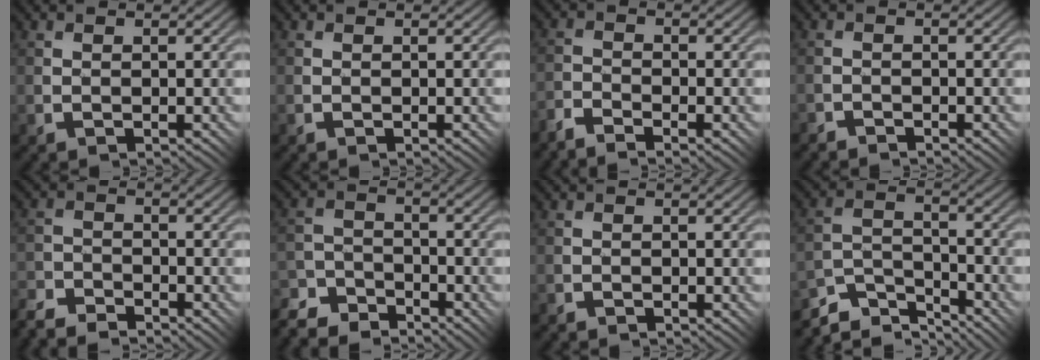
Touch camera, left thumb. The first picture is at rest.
{"total": 0.0}
{"total": 3.5, "force": [-3.2, 0.7, 1.3], "torque": [-0.025, 0.001, -0.069]}
{"total": 1.5, "force": [-1.4, -0.1, -0.3], "torque": [0.008, 0.010, -0.030]}
{"total": 5.3, "force": [-4.9, 1.4, 1.3], "torque": [-0.023, -0.003, -0.101]}
{"total": 7.7, "force": [-6.9, 2.8, 1.6], "torque": [-0.031, -0.002, -0.125]}
{"total": 0.7, "force": [-0.6, -0.2, -0.3], "torque": [0.009, 0.004, -0.013]}
{"total": 7.2, "force": [-6.5, 2.0, 2.4], "torque": [-0.046, 0.002, -0.126]}